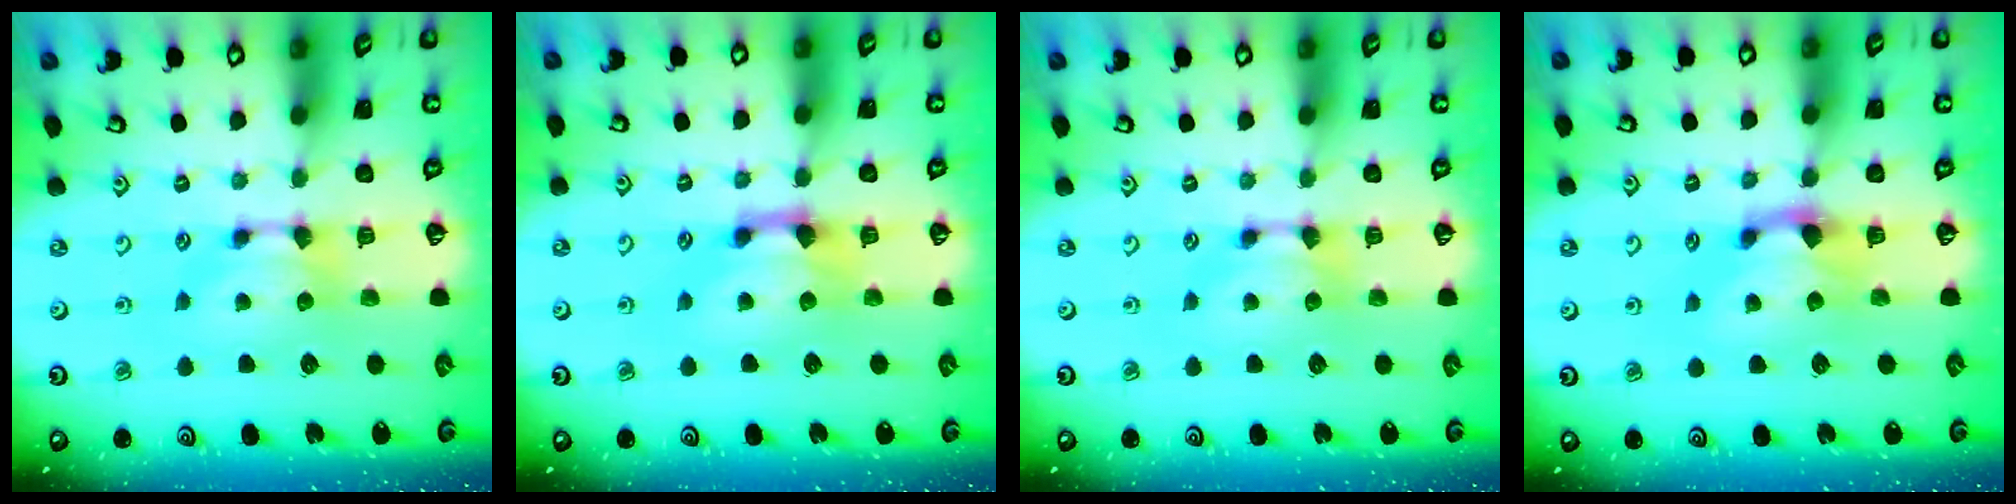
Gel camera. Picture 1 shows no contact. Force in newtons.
{"total": 1.5, "press": 0.7, "slide": 1.3}
{"total": 0.0}
{"total": 1.4, "press": 0.6, "slide": 1.2}